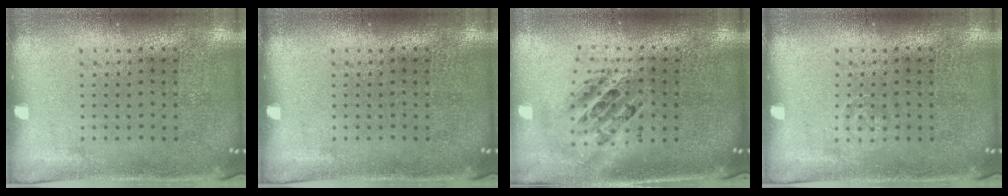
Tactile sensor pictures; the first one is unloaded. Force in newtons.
{"total": 0.0}
{"total": 2.0, "press": 1.6, "slide": 1.3}
{"total": 0.8, "press": 0.7, "slide": 0.1}